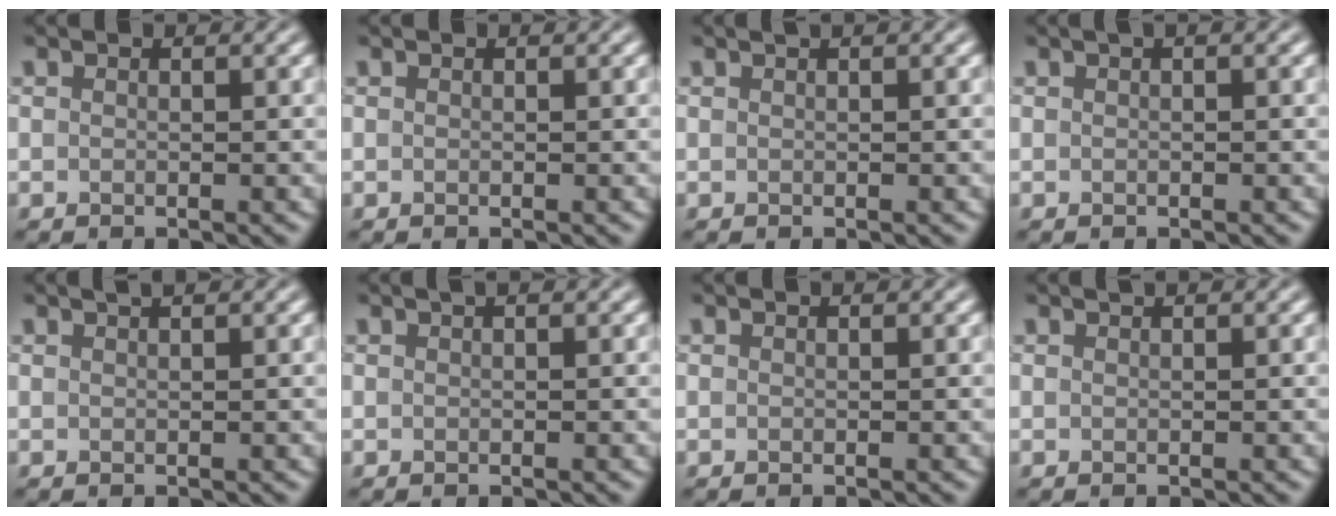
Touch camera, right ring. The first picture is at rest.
{"total": 0.0}
{"total": 0.9, "force": [0.6, 0.2, 0.6], "torque": [-0.008, 0.005, 0.007]}
{"total": 0.8, "force": [0.3, 0.1, 0.7], "torque": [-0.010, 0.007, 0.006]}
{"total": 1.1, "force": [0.8, 0.3, 0.7], "torque": [-0.005, 0.001, 0.008]}
{"total": 0.8, "force": [0.5, 0.1, 0.6], "torque": [-0.009, 0.007, 0.007]}
{"total": 0.0}
{"total": 0.5, "force": [0.4, 0.1, 0.3], "torque": [-0.001, 0.002, 0.006]}